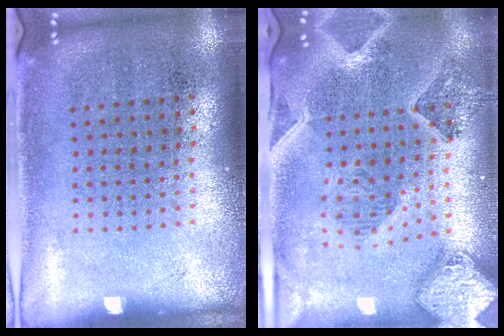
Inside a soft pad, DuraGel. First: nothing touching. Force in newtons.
{"total": 2.2, "press": 2.0, "slide": 0.9}